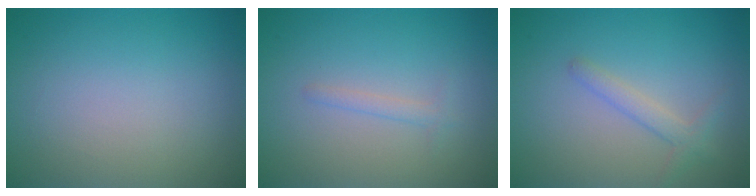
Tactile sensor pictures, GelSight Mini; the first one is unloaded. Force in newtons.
{"total": 1.0, "press": 1.0, "slide": 0.0}
{"total": 1.8, "press": 1.8, "slide": 0.1}